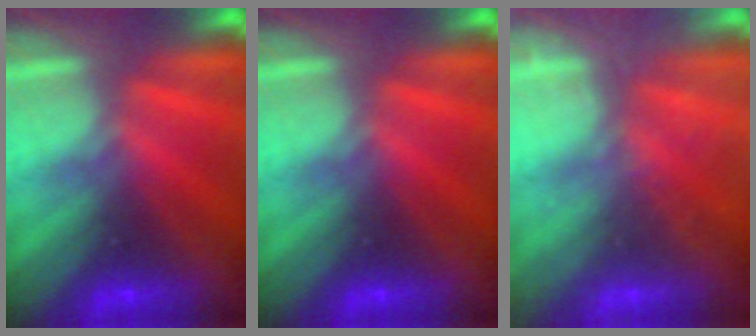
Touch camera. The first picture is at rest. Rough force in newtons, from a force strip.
{"total": 0.0}
{"total": 1.9}